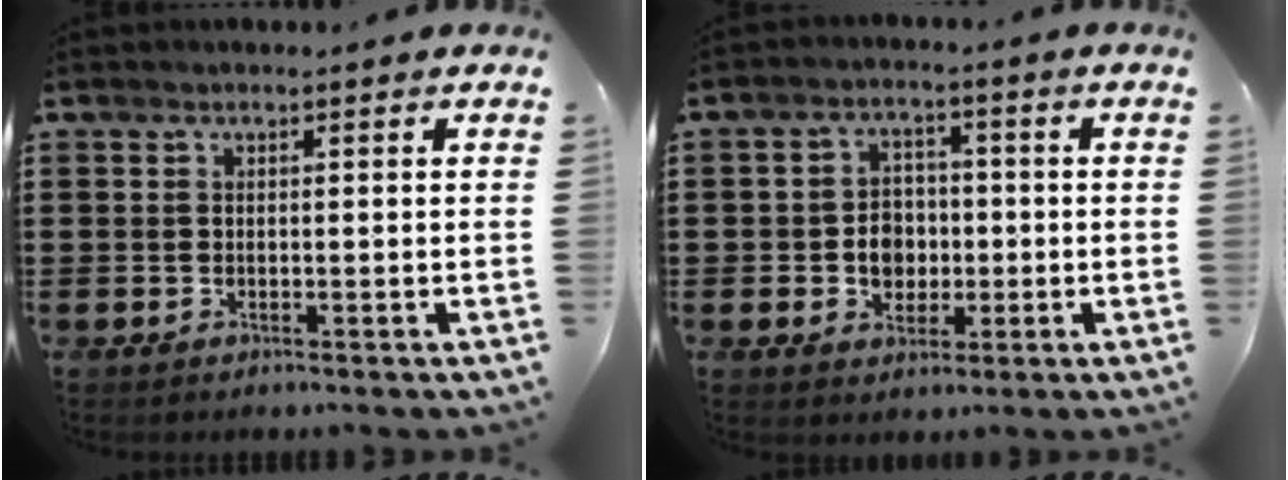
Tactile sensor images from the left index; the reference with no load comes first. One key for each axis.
{"total": 4.9, "fx": -0.6, "fy": 4.3, "fz": 2.2, "tx": -0.047, "ty": 0.008, "tz": -0.015}